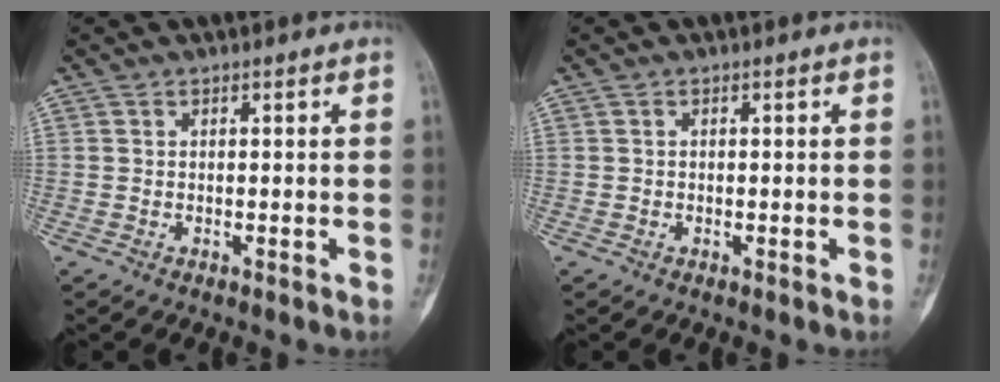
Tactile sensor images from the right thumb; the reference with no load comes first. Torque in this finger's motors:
{"motor_torque": [-0.04, -0.49, -0.23, -0.09, -0.05]}